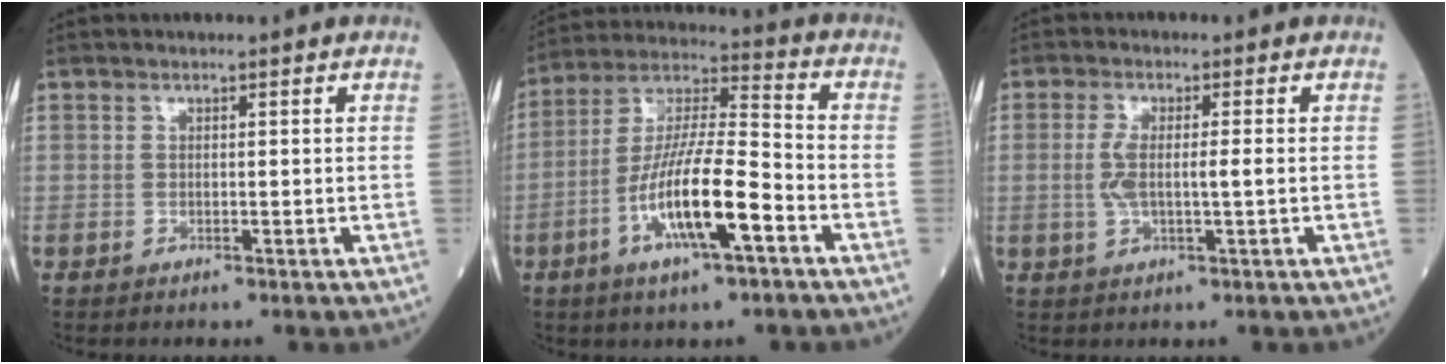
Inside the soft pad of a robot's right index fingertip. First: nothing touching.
{"total": 14.5, "force": [-5.5, 1.9, 13.3], "torque": [-0.255, -0.004, -0.100]}
{"total": 4.4, "force": [-0.2, 0.7, 4.4], "torque": [-0.093, 0.001, -0.003]}